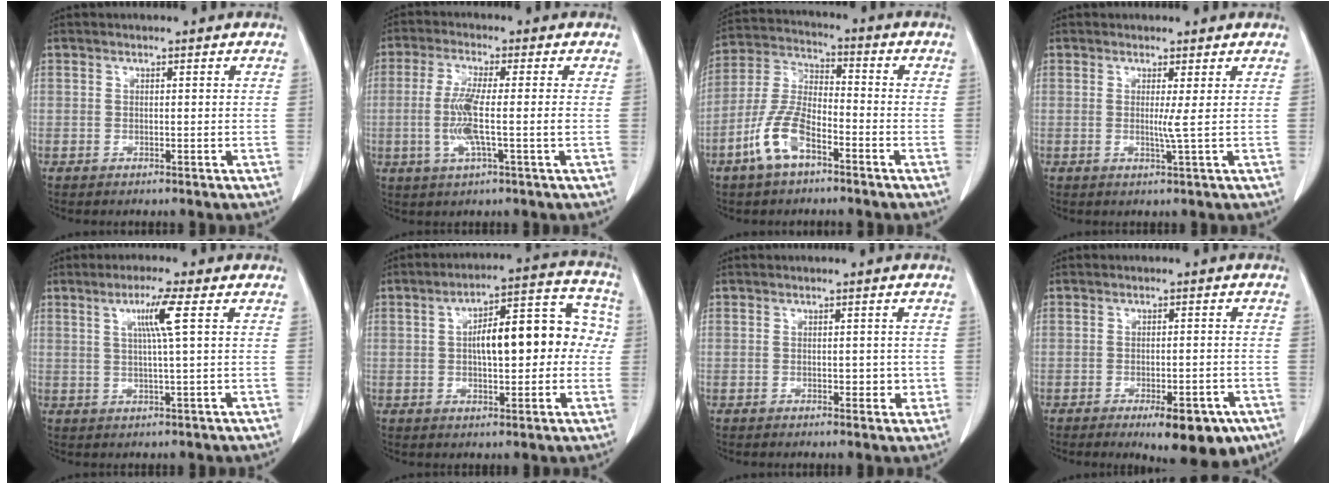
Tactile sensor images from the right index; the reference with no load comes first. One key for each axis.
{"total": 7.0, "fx": -1.0, "fy": 0.2, "fz": 6.9, "tx": -0.145, "ty": -0.006, "tz": -0.021}
{"total": 9.7, "fx": -5.1, "fy": 3.6, "fz": 7.3, "tx": -0.172, "ty": 0.004, "tz": -0.103}
{"total": 1.7, "fx": 0.3, "fy": -0.6, "fz": 1.5, "tx": -0.028, "ty": -0.005, "tz": 0.006}
{"total": 5.1, "fx": 1.6, "fy": -1.0, "fz": 4.8, "tx": -0.090, "ty": 0.000, "tz": 0.030}
{"total": 13.9, "fx": 0.7, "fy": 5.0, "fz": 12.9, "tx": -0.182, "ty": 0.050, "tz": 0.013}
{"total": 2.4, "fx": -0.3, "fy": 1.5, "fz": 1.9, "tx": -0.018, "ty": 0.003, "tz": 0.000}
{"total": 10.1, "fx": -6.4, "fy": 3.2, "fz": 7.0, "tx": -0.074, "ty": -0.004, "tz": -0.084}